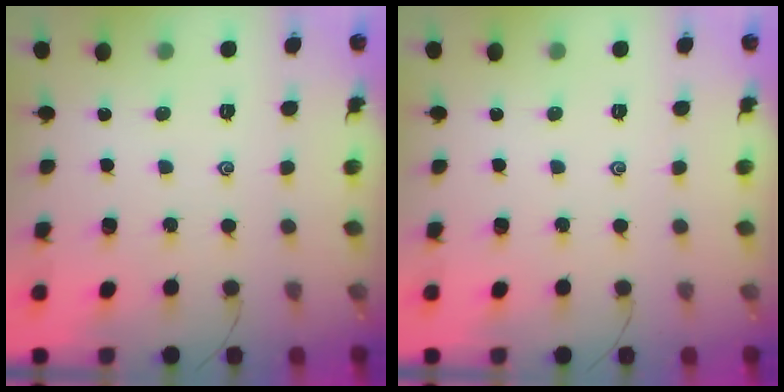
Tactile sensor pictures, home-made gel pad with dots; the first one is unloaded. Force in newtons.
{"total": 0.0}